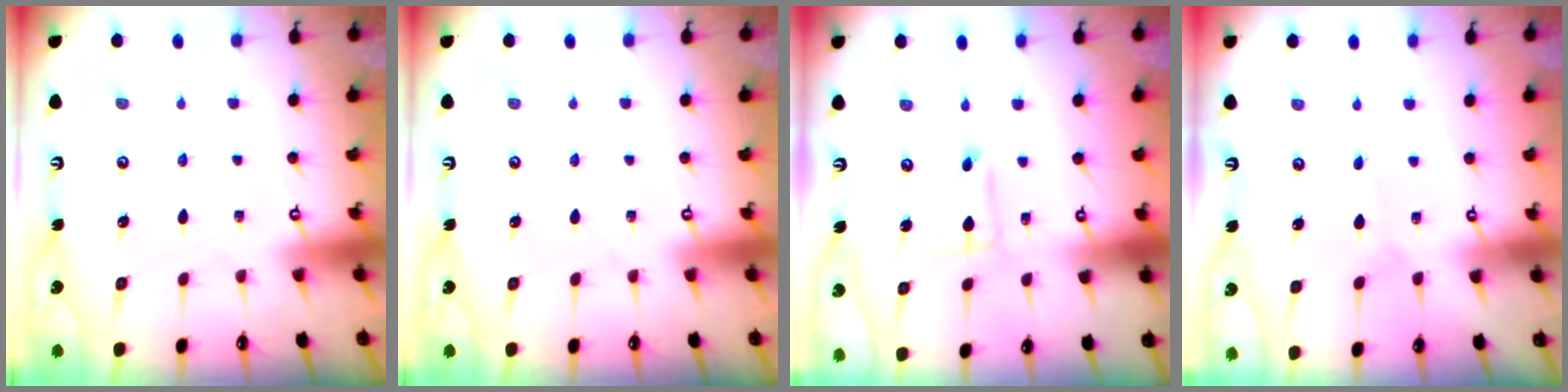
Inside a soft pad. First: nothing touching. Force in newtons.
{"total": 0.0}
{"total": 3.9, "press": 3.9, "slide": 0.3}
{"total": 1.8, "press": 1.8, "slide": 0.2}